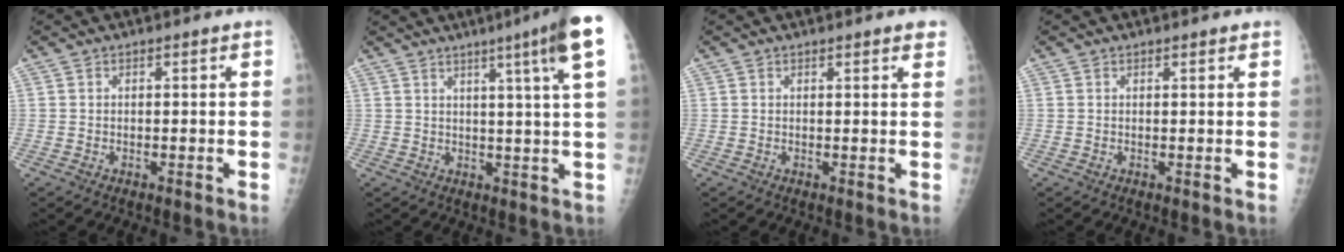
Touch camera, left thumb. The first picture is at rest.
{"total": 10.8, "force": [5.2, -1.0, 9.4], "torque": [-0.130, -0.011, 0.063]}
{"total": 2.4, "force": [1.7, 0.1, 1.6], "torque": [-0.017, -0.001, 0.018]}
{"total": 1.0, "force": [0.9, 0.1, 0.5], "torque": [-0.003, 0.001, 0.014]}